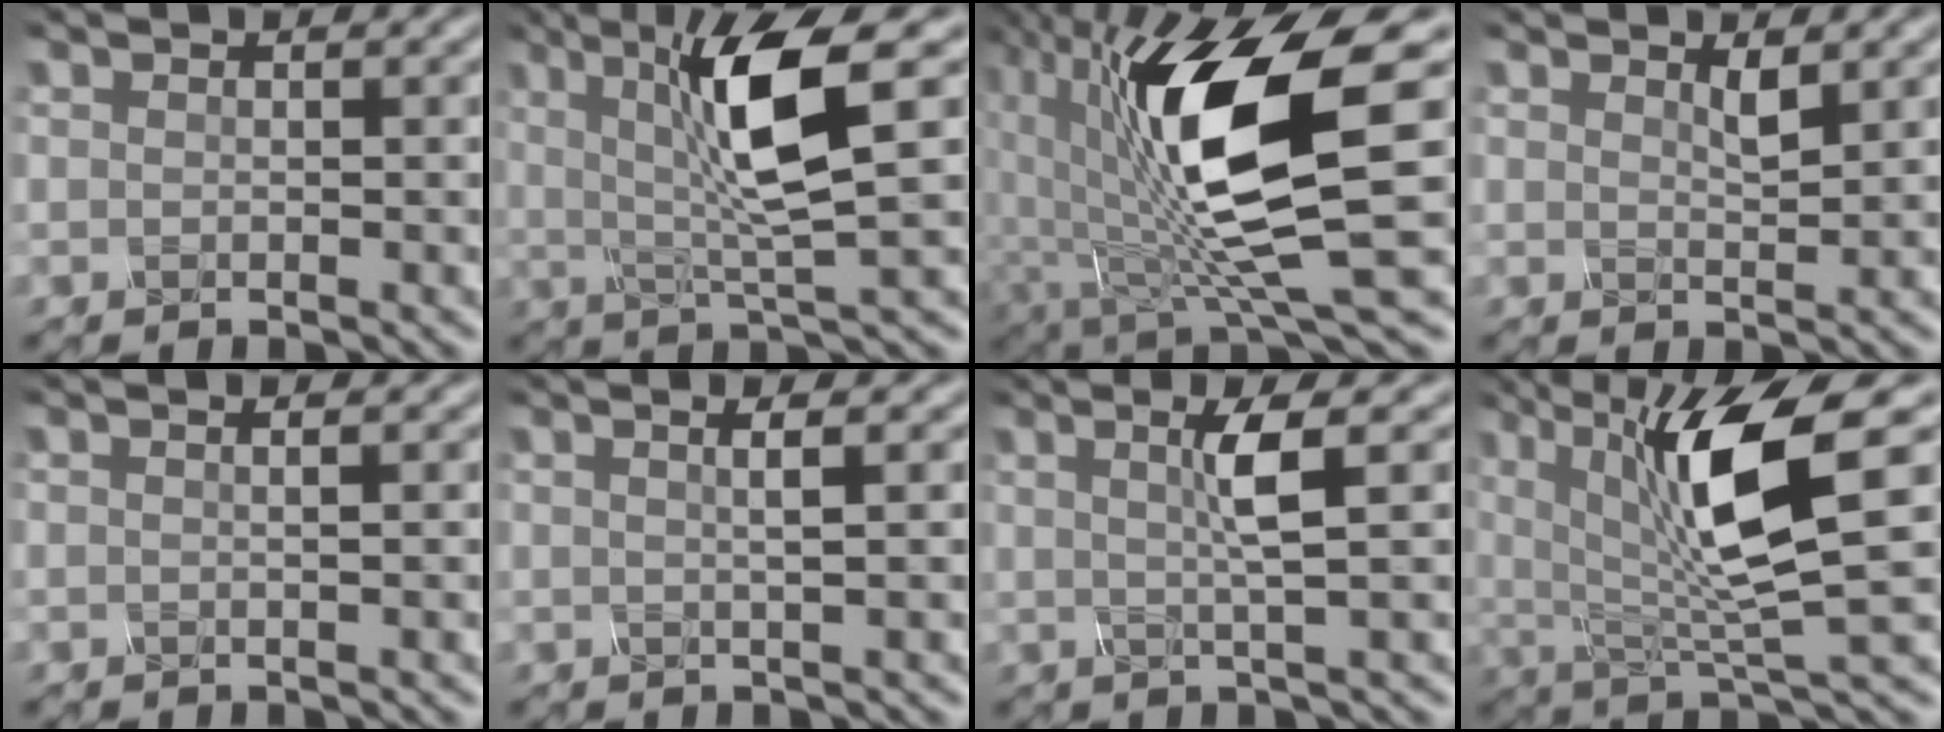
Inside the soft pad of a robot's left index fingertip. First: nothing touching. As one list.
[{"total": 8.0, "force": [1.4, 1.4, 7.8], "torque": [-0.138, -0.005, 0.027]}, {"total": 13.2, "force": [0.6, 4.0, 12.6], "torque": [-0.236, -0.023, 0.014]}, {"total": 1.2, "force": [0.8, 0.2, 0.9], "torque": [-0.016, -0.005, 0.014]}, {"total": 2.3, "force": [0.9, 1.2, 1.8], "torque": [-0.009, 0.011, -0.018]}, {"total": 2.9, "force": [0.9, 1.0, 2.6], "torque": [-0.023, 0.010, -0.015]}, {"total": 3.6, "force": [0.6, 0.4, 3.5], "torque": [-0.061, 0.000, 0.011]}, {"total": 10.1, "force": [2.4, 2.4, 9.5], "torque": [-0.161, -0.006, 0.045]}]